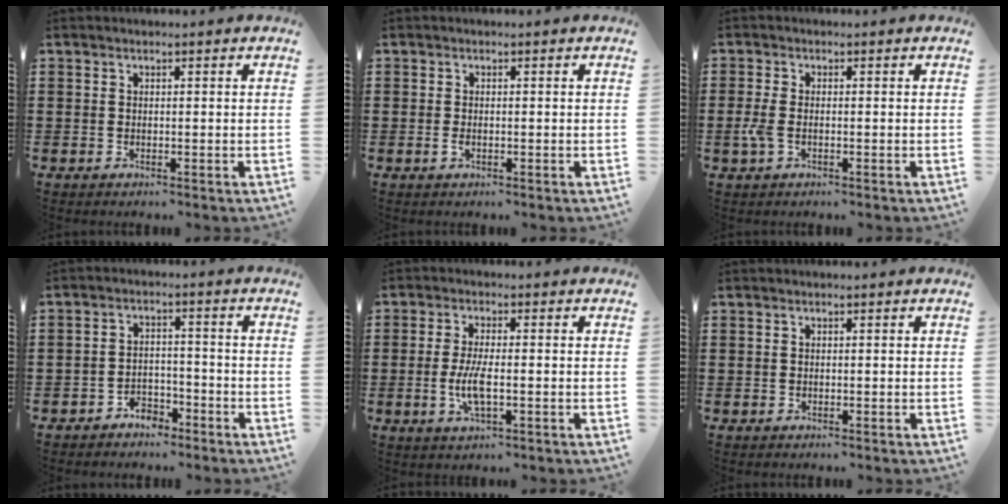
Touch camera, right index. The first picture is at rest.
{"total": 1.0, "force": [-0.3, 0.3, 0.9], "torque": [-0.026, -0.007, -0.006]}
{"total": 2.7, "force": [-0.8, 1.2, 2.3], "torque": [-0.062, -0.008, -0.021]}
{"total": 3.2, "force": [-2.8, 1.4, 0.6], "torque": [-0.015, 0.007, -0.058]}
{"total": 5.4, "force": [-1.1, 1.6, 5.0], "torque": [-0.113, -0.006, -0.027]}
{"total": 0.0}